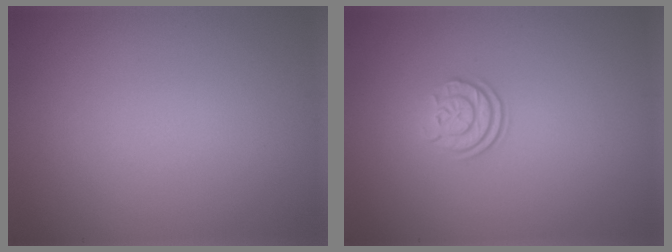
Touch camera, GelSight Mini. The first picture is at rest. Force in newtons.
{"total": 2.4, "press": 1.8, "slide": 1.5}